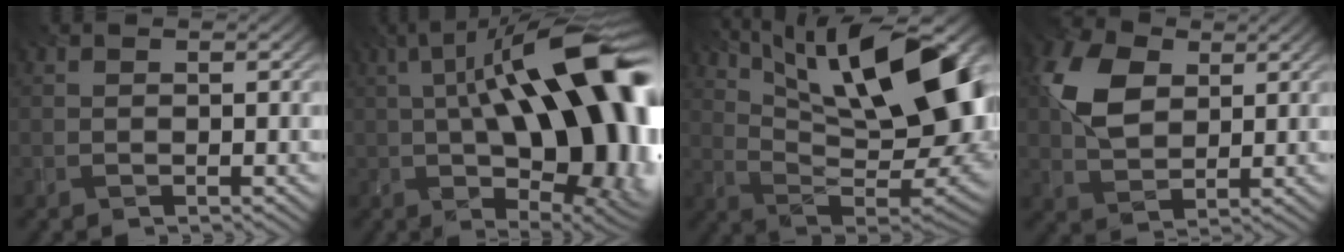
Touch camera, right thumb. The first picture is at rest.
{"total": 20.6, "force": [1.8, 8.3, 18.8], "torque": [-0.271, 0.046, 0.016]}
{"total": 17.2, "force": [7.2, 5.9, 14.5], "torque": [-0.232, 0.016, 0.129]}
{"total": 8.6, "force": [2.6, 5.6, 5.9], "torque": [-0.139, 0.012, 0.048]}